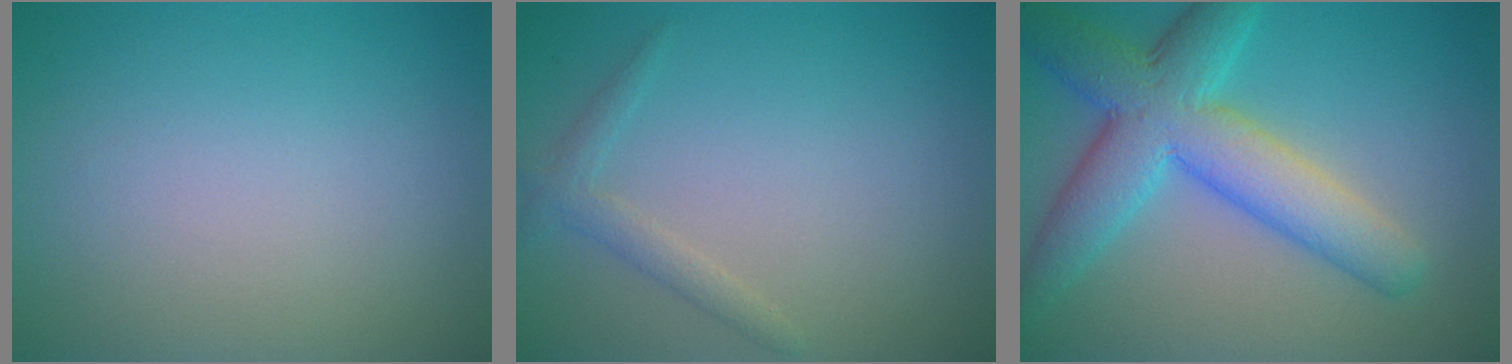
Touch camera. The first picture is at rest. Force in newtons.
{"total": 1.5, "press": 1.5, "slide": 0.1}
{"total": 7.9, "press": 7.9, "slide": 0.1}